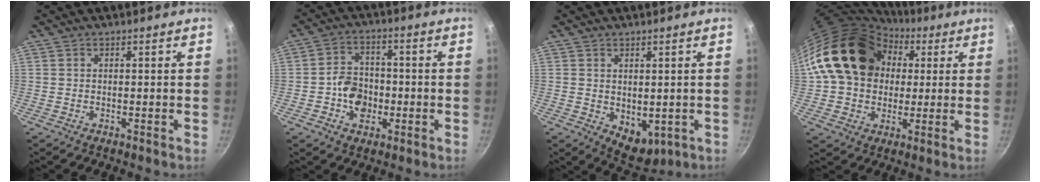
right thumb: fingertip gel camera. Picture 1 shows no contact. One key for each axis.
{"total": 8.0, "fx": -1.9, "fy": 6.3, "fz": 4.5, "tx": -0.051, "ty": 0.018, "tz": -0.040}
{"total": 6.0, "fx": 0.0, "fy": 4.2, "fz": 4.4, "tx": -0.038, "ty": -0.015, "tz": 0.017}
{"total": 19.1, "fx": 5.0, "fy": 15.0, "fz": 10.8, "tx": -0.153, "ty": 0.026, "tz": 0.083}